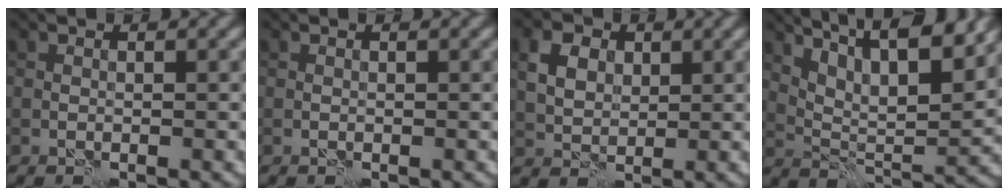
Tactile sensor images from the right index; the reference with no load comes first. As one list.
[{"total": 0.0}, {"total": 3.6, "force": [1.0, 2.7, 2.1], "torque": [-0.044, 0.002, 0.018]}, {"total": 11.2, "force": [7.6, 3.1, 7.6], "torque": [-0.121, 0.011, 0.100]}]